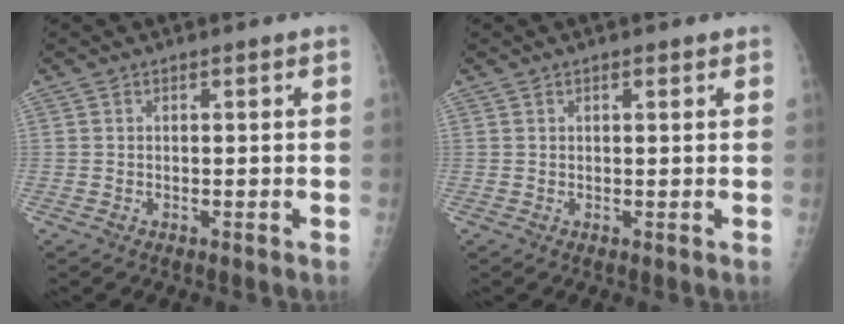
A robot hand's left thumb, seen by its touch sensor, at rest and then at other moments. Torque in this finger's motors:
{"motor_torque": [0.27, 0.41, -0.25, -0.19, 0.06]}